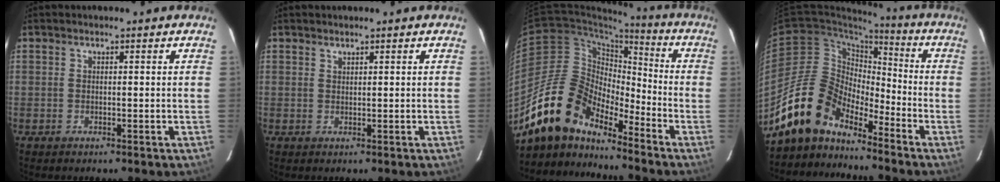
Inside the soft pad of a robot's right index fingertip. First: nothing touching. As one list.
[{"total": 0.7, "force": [0.7, 0.0, 0.0], "torque": [0.000, 0.000, 0.013]}, {"total": 16.3, "force": [-13.6, 6.4, 6.4], "torque": [-0.118, 0.010, -0.257]}, {"total": 14.2, "force": [-11.8, 6.1, 4.8], "torque": [-0.092, 0.022, -0.225]}]